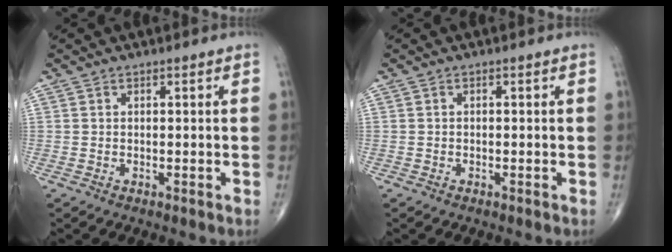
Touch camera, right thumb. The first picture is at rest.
{"total": 0.0}